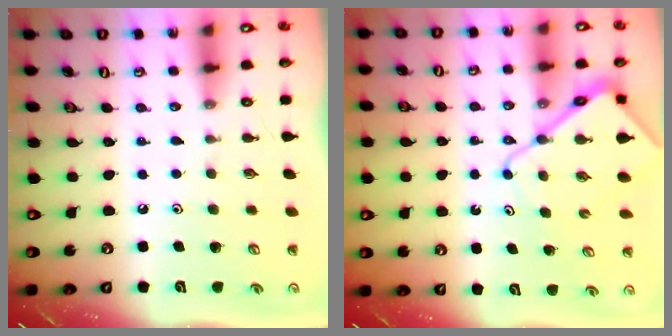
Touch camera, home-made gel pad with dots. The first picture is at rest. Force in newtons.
{"total": 12.1, "press": 12.1, "slide": 1.1}